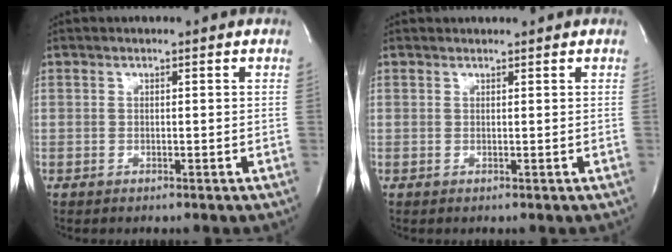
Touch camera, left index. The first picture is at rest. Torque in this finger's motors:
{"motor_torque": [0.27, -0.21, 0.00, -0.01]}